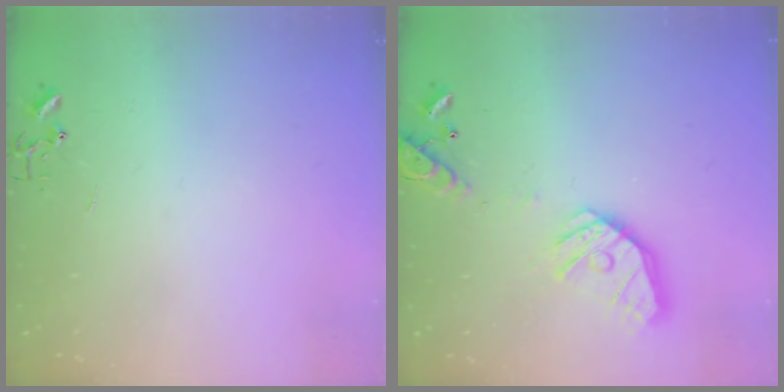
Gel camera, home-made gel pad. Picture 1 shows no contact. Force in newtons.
{"total": 16.9, "press": 16.7, "slide": 3.0}